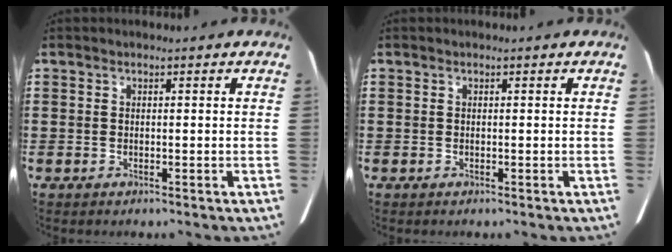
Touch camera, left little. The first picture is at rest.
{"total": 0.0}